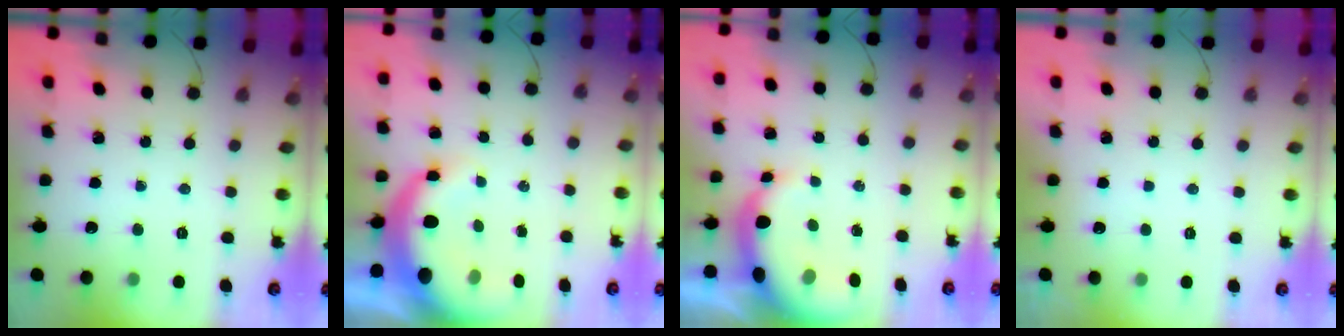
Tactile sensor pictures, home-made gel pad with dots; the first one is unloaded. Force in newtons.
{"total": 8.9, "press": 8.8, "slide": 1.6}
{"total": 8.6, "press": 8.5, "slide": 1.8}
{"total": 2.8, "press": 2.8, "slide": 0.1}